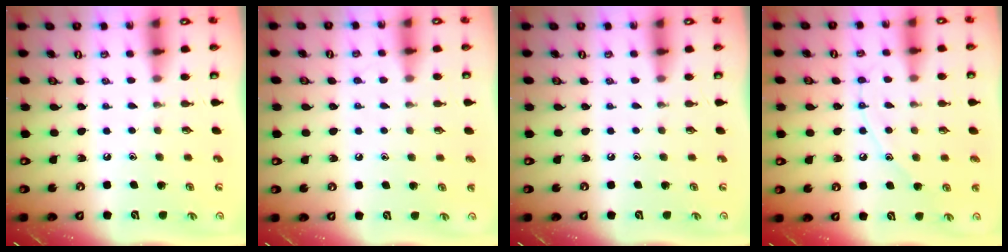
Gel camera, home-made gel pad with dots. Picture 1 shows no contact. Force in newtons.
{"total": 4.1, "press": 4.1, "slide": 0.4}
{"total": 0.0}
{"total": 9.7, "press": 9.7, "slide": 0.8}